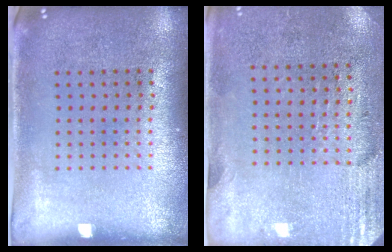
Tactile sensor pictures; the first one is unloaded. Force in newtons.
{"total": 2.8, "press": 2.4, "slide": 1.4}